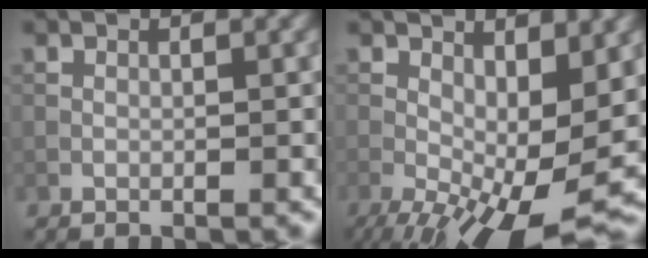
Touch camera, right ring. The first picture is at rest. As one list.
[{"total": 10.6, "force": [-2.1, 4.2, 9.5], "torque": [-0.156, 0.001, -0.031]}]